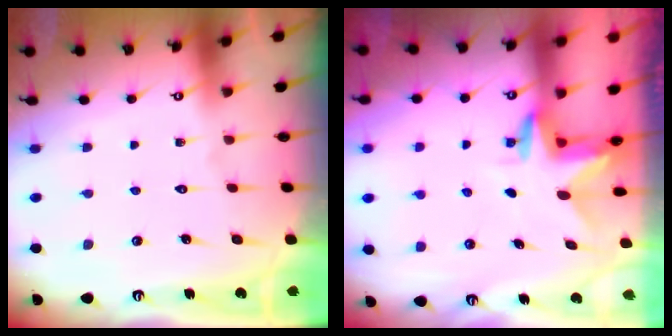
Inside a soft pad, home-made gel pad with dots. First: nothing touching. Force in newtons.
{"total": 3.0, "press": 3.0, "slide": 0.2}